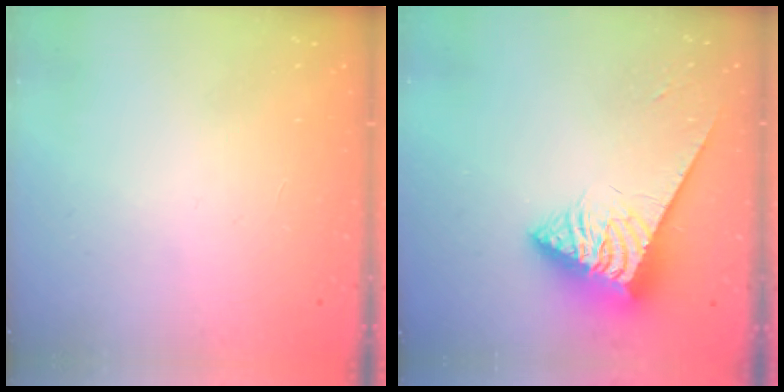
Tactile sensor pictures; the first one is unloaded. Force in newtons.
{"total": 4.9, "press": 4.8, "slide": 0.9}